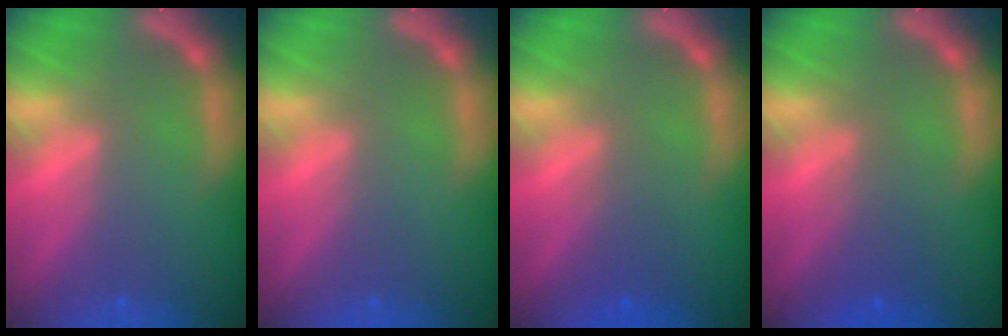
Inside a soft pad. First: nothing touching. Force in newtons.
{"total": 0.0}
{"total": 2.0}
{"total": 2.5}